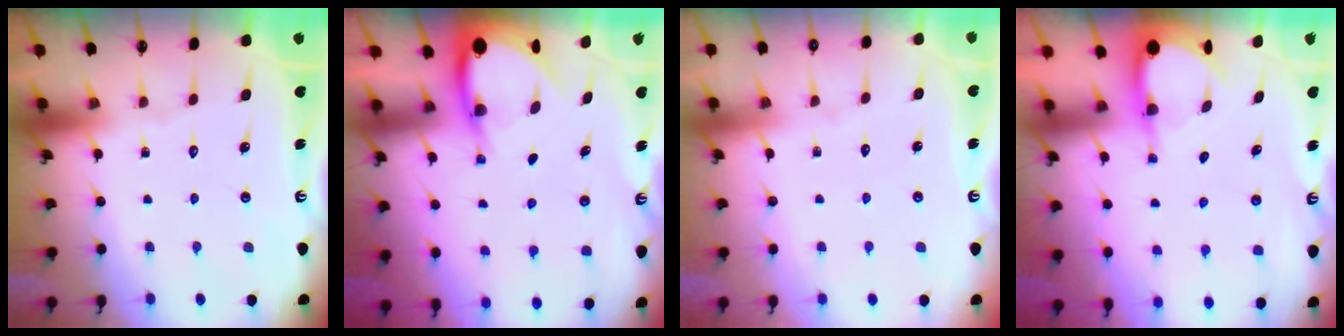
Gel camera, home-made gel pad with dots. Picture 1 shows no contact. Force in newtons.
{"total": 4.6, "press": 4.5, "slide": 0.4}
{"total": 2.0, "press": 2.0, "slide": 0.3}
{"total": 3.9, "press": 3.9, "slide": 0.2}